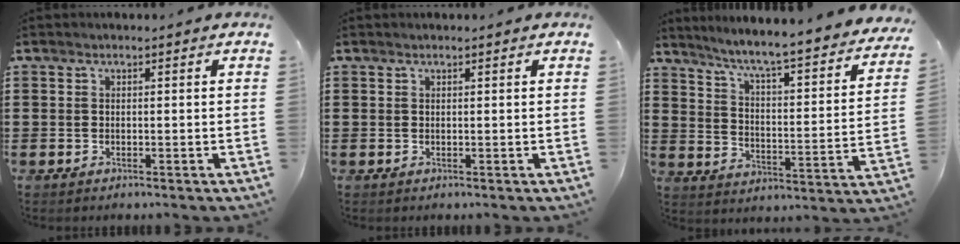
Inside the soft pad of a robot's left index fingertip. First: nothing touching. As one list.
[{"total": 0.0}, {"total": 4.8, "force": [4.1, -0.8, 2.3], "torque": [-0.066, -0.048, 0.057]}]